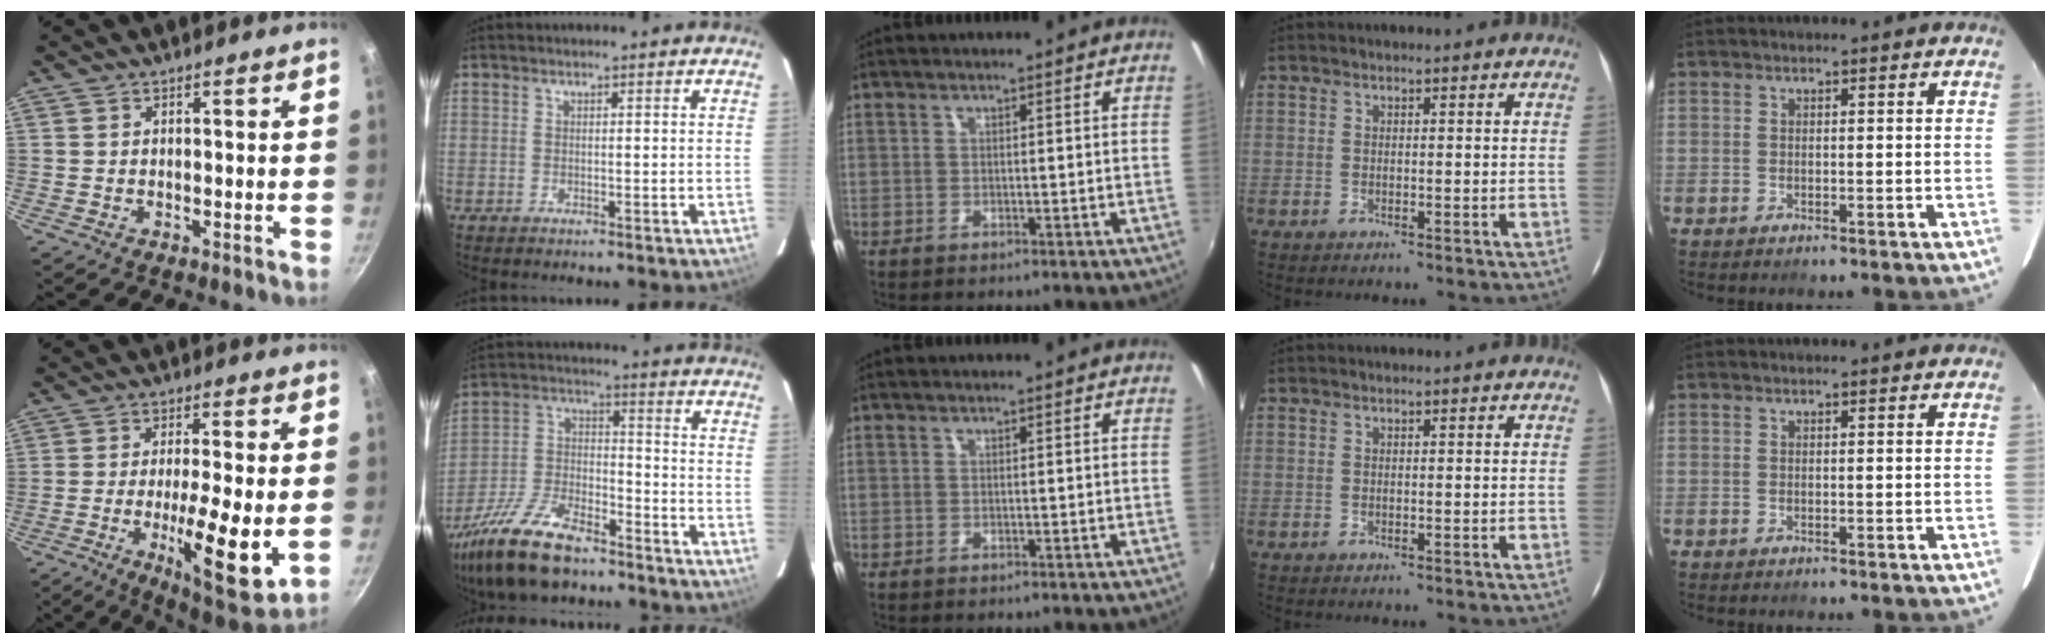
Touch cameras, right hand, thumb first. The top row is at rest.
{"thumb": {"total": 14.9, "force": [-3.1, 3.3, 14.2], "torque": [-0.220, -0.005, -0.046]}, "index": {"total": 18.5, "force": [-13.7, 7.0, 10.3], "torque": [-0.226, -0.017, -0.247]}}